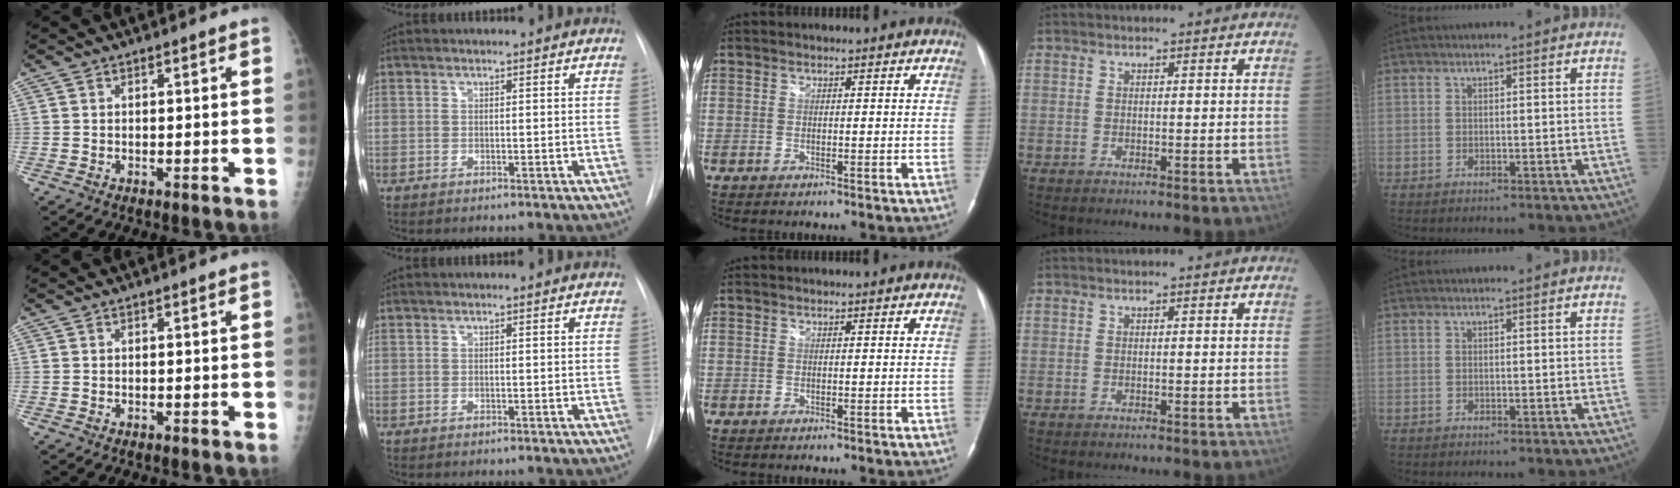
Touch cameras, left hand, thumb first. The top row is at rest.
{}